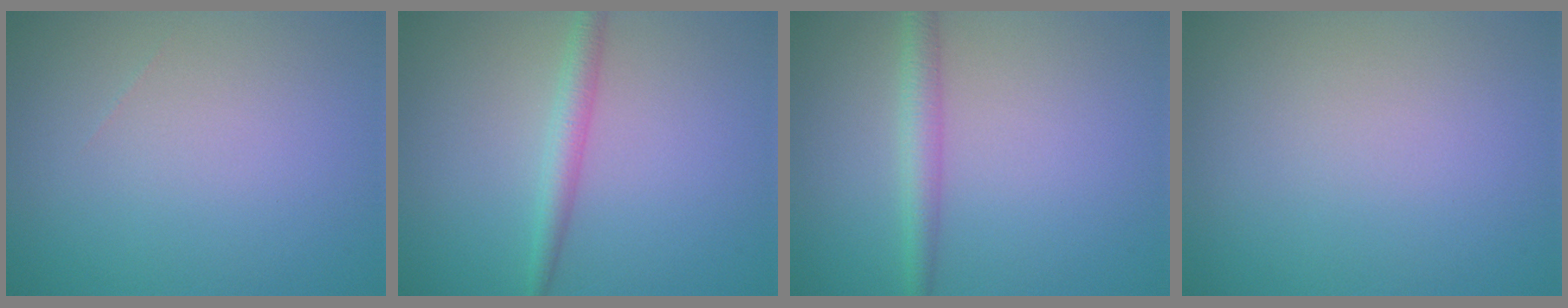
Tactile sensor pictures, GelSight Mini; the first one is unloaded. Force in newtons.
{"total": 2.2, "press": 2.2, "slide": 0.1}
{"total": 2.4, "press": 2.4, "slide": 0.0}
{"total": 0.0}